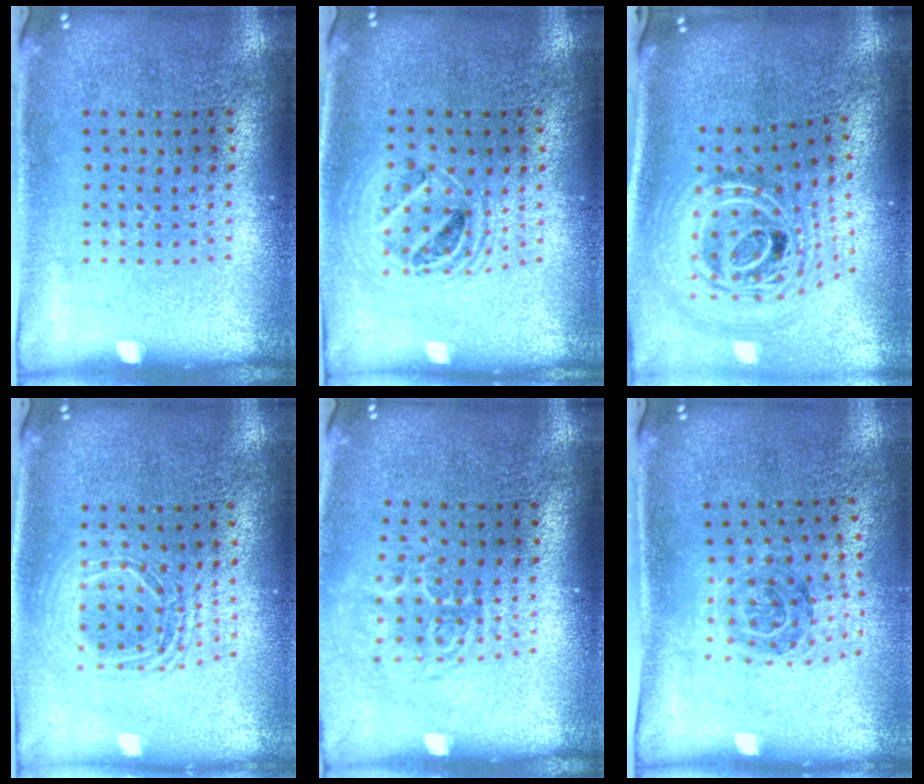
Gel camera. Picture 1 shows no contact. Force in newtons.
{"total": 1.5, "press": 1.4, "slide": 0.7}
{"total": 3.0, "press": 2.0, "slide": 2.2}
{"total": 1.6, "press": 1.3, "slide": 0.9}
{"total": 1.8, "press": 1.2, "slide": 1.3}
{"total": 1.1, "press": 1.0, "slide": 0.3}